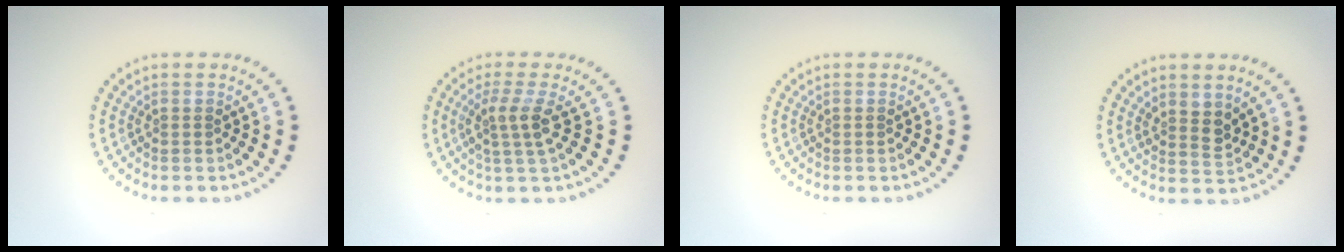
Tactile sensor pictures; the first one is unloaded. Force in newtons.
{"total": 2.7, "press": 2.0, "slide": 1.8}
{"total": 0.0}
{"total": 2.0, "press": 1.7, "slide": 1.1}